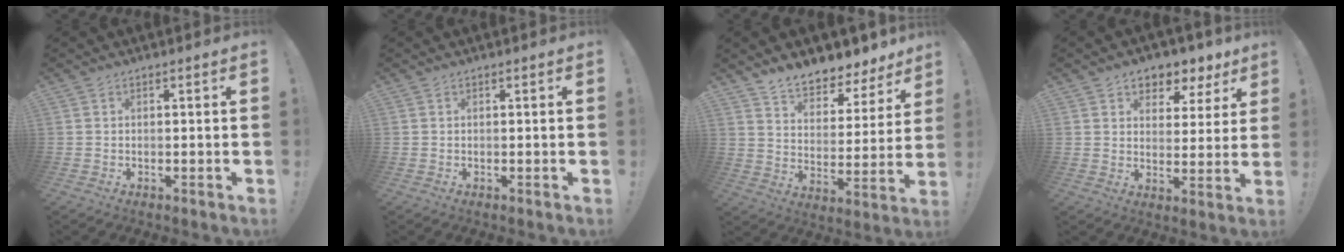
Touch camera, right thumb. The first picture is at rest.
{"total": 0.0}
{"total": 8.8, "force": [8.2, 2.6, 1.9], "torque": [-0.034, -0.078, 0.148]}
{"total": 6.0, "force": [4.0, 4.1, 1.5], "torque": [-0.009, -0.035, 0.074]}